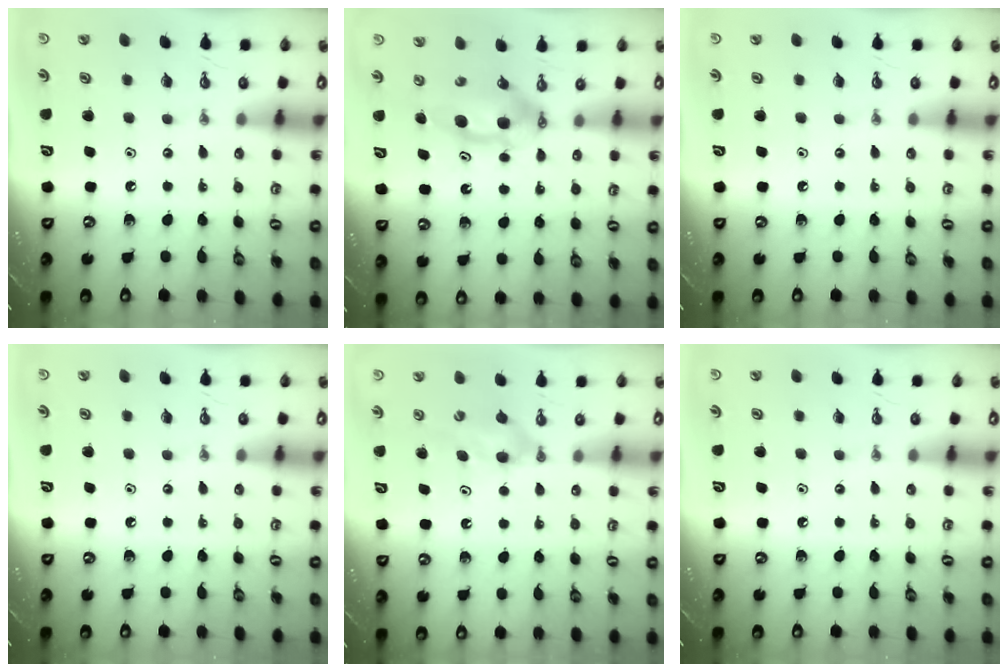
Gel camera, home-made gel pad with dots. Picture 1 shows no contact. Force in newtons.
{"total": 5.8, "press": 5.6, "slide": 1.4}
{"total": 0.0}
{"total": 0.0}
{"total": 5.4, "press": 5.3, "slide": 1.2}
{"total": 0.0}